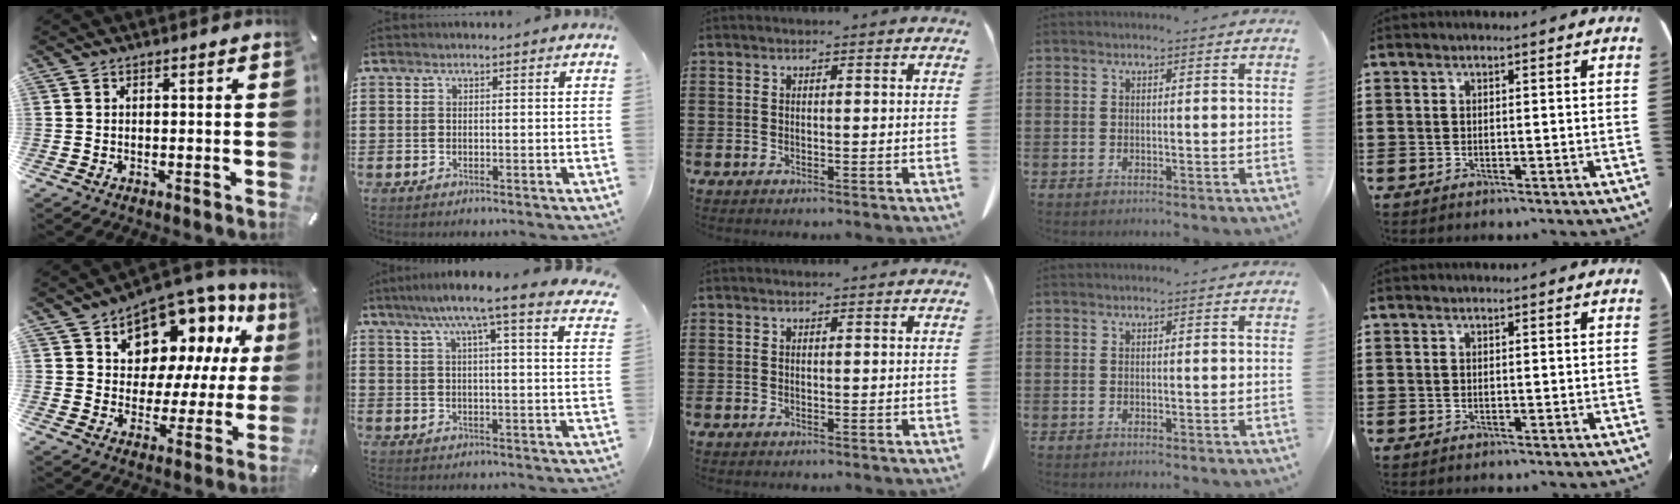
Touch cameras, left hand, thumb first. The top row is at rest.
{"thumb": {"total": 11.1, "force": [8.3, 6.9, 3.0], "torque": [-0.060, -0.084, 0.151]}, "index": {"total": 7.8, "force": [5.9, -0.1, 5.1], "torque": [-0.113, -0.025, 0.094]}}